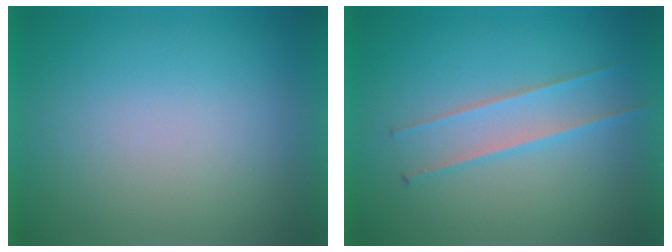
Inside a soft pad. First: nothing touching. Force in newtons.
{"total": 2.3}